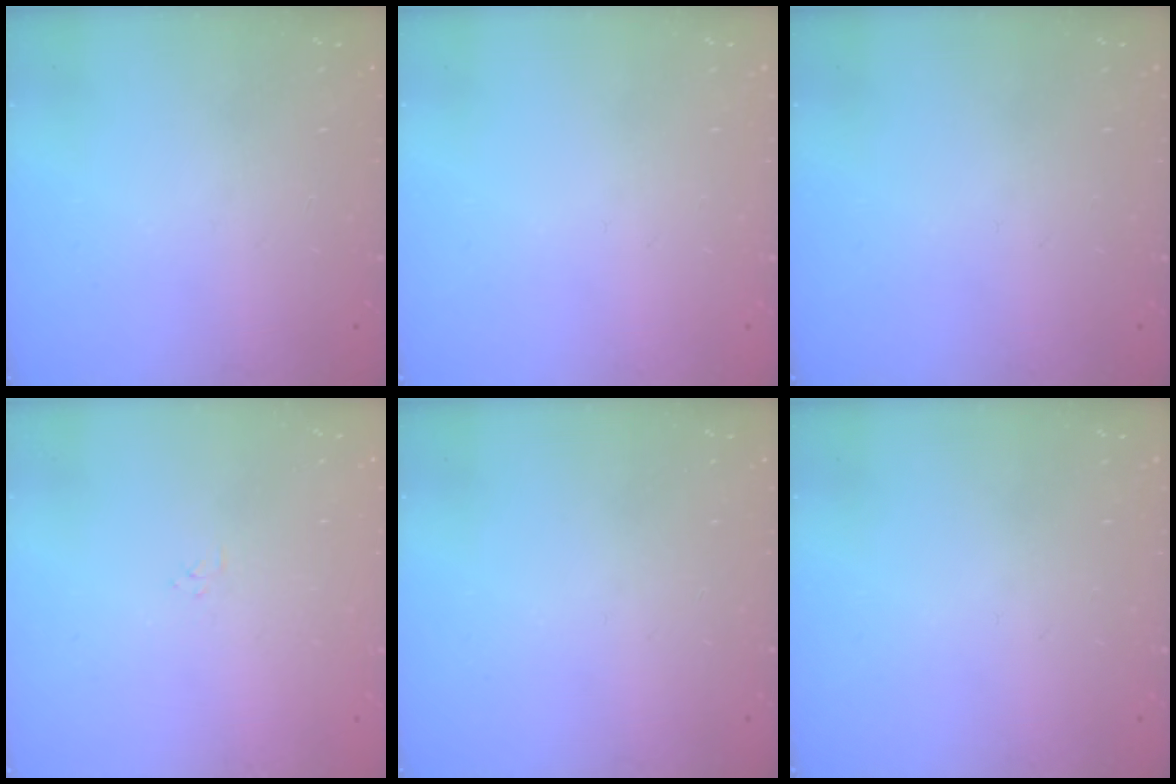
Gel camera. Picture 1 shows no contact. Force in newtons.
{"total": 0.0}
{"total": 0.0}
{"total": 2.9, "press": 2.9, "slide": 0.3}
{"total": 0.0}
{"total": 0.0}